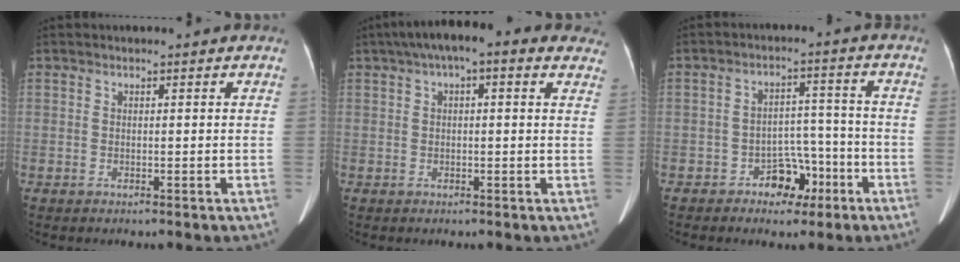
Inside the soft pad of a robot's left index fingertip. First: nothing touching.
{"total": 11.1, "force": [7.0, 3.4, 7.8], "torque": [-0.108, 0.049, 0.085]}
{"total": 5.7, "force": [-3.4, 3.6, 2.9], "torque": [-0.038, 0.023, -0.052]}